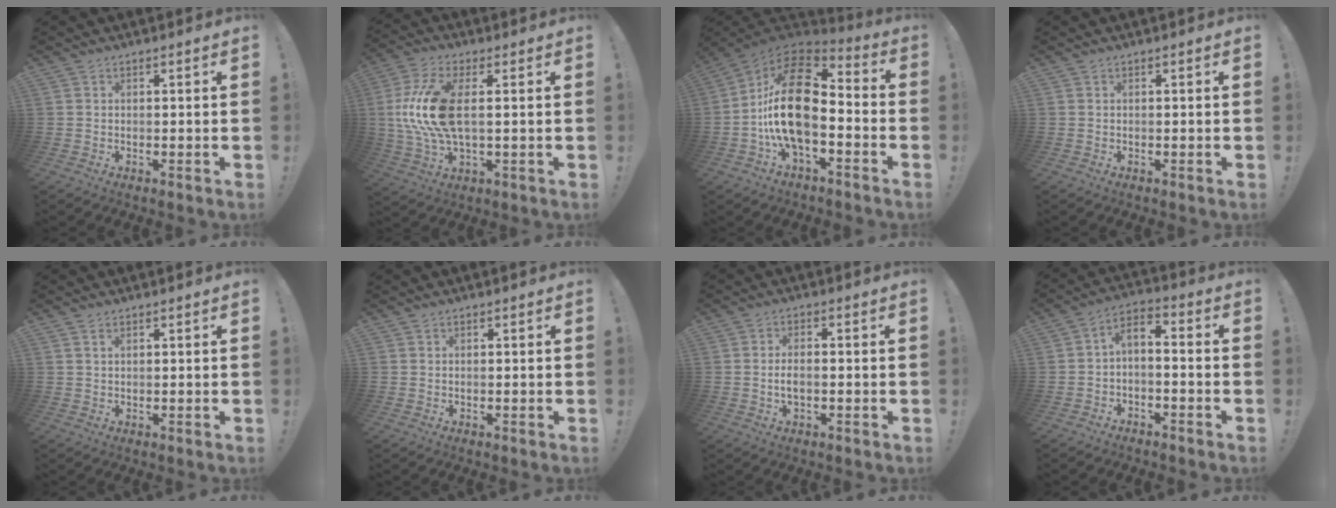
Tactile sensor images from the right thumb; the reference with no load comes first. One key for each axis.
{"total": 16.6, "fx": 1.5, "fy": 7.4, "fz": 14.8, "tx": -0.285, "ty": -0.005, "tz": 0.027}
{"total": 22.1, "fx": -2.0, "fy": 11.9, "fz": 18.6, "tx": -0.357, "ty": 0.024, "tz": -0.031}
{"total": 0.0}
{"total": 1.1, "fx": 0.6, "fy": 0.6, "fz": 0.7, "tx": -0.011, "ty": -0.001, "tz": 0.012}
{"total": 0.0}
{"total": 3.3, "fx": -0.5, "fy": 1.4, "fz": 2.9, "tx": -0.057, "ty": 0.006, "tz": -0.011}
{"total": 4.7, "fx": -2.9, "fy": 2.0, "fz": 3.0, "tx": -0.060, "ty": 0.011, "tz": -0.053}